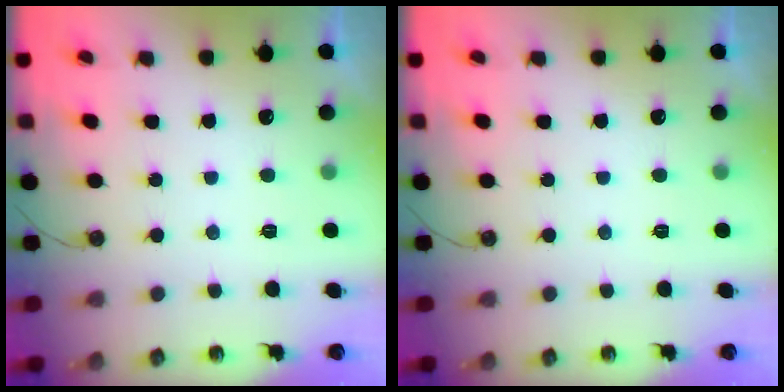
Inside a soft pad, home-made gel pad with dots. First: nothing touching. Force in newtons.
{"total": 0.0}